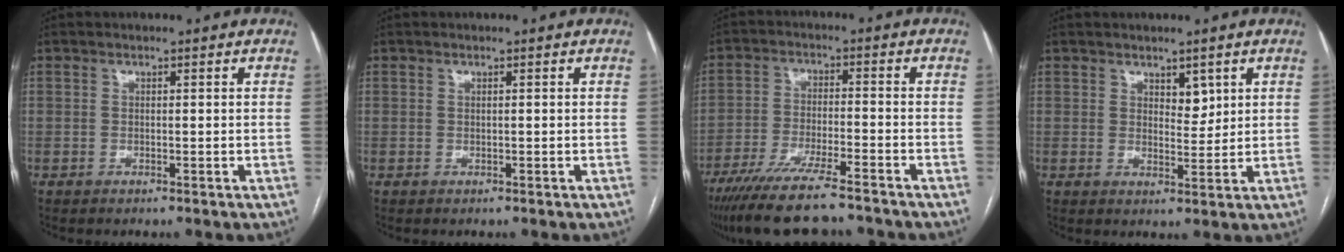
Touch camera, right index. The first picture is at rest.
{"total": 0.0}
{"total": 13.4, "force": [-10.9, 1.5, 7.6], "torque": [-0.135, -0.035, -0.179]}
{"total": 3.0, "force": [1.7, 1.6, 2.0], "torque": [-0.029, -0.004, 0.031]}